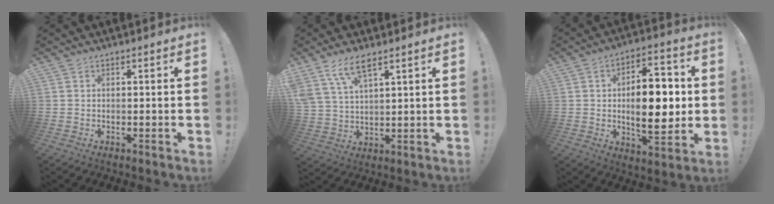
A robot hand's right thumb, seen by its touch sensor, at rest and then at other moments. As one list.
[{"total": 8.6, "force": [6.0, 3.2, 5.3], "torque": [-0.106, -0.020, 0.116]}, {"total": 17.4, "force": [0.3, 9.0, 14.9], "torque": [-0.220, 0.003, -0.001]}]